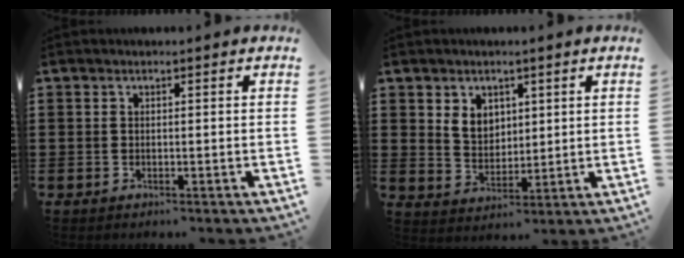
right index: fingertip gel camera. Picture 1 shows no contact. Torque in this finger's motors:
{"motor_torque": [0.05, 0.05, 0.16, 0.05]}